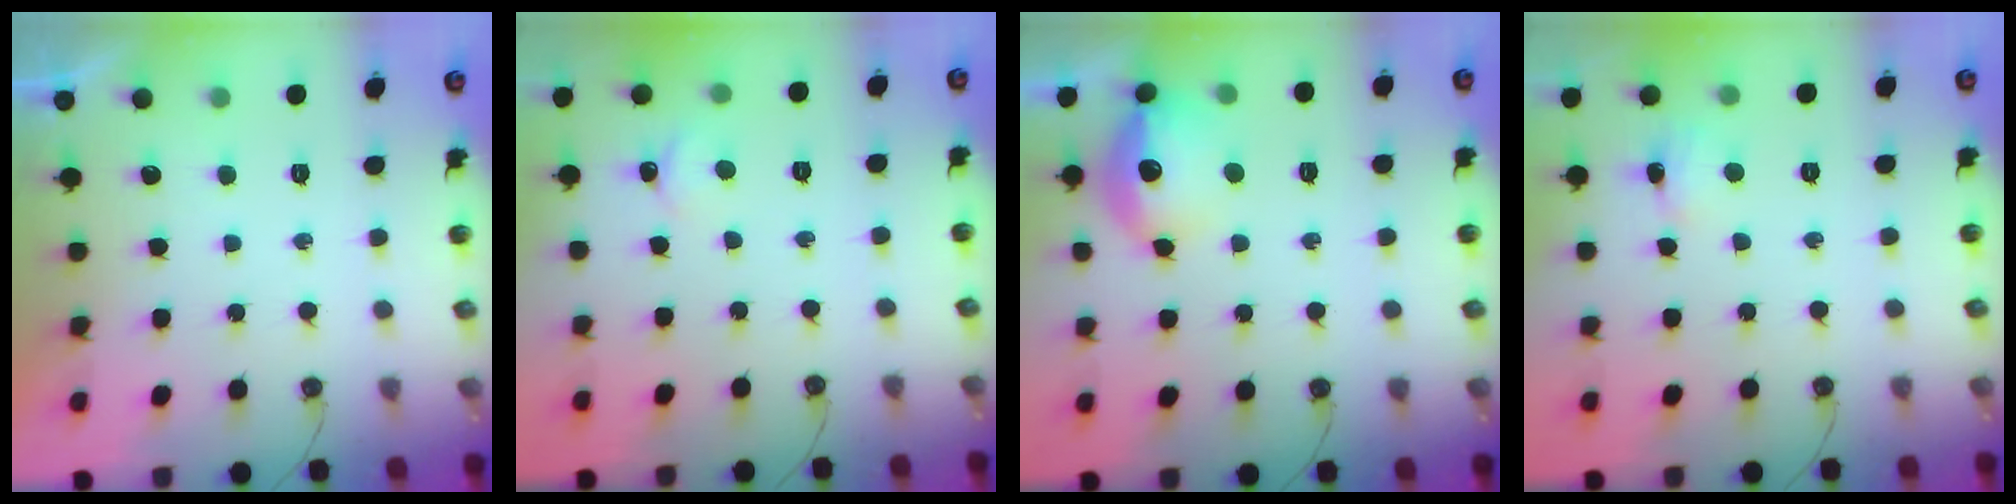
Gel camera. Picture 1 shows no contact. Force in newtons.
{"total": 2.4, "press": 2.4, "slide": 0.3}
{"total": 14.7, "press": 14.6, "slide": 1.1}
{"total": 3.3, "press": 3.3, "slide": 0.6}